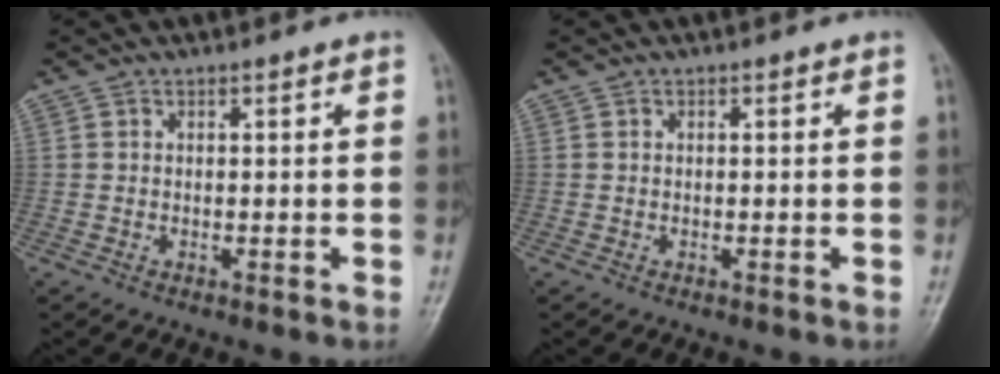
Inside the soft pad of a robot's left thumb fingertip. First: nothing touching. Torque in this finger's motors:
{"motor_torque": [-0.52, -0.35, 0.21, 0.41, 0.00]}